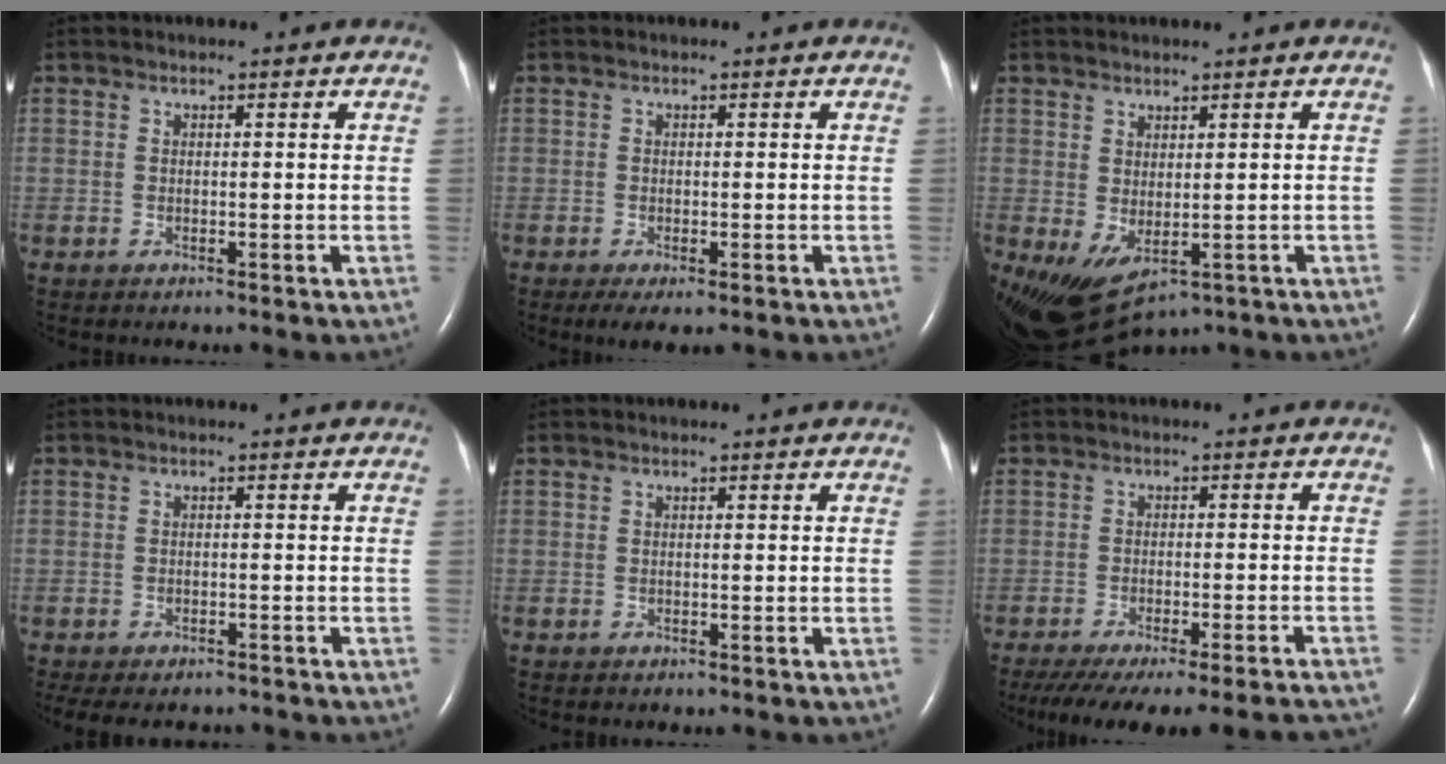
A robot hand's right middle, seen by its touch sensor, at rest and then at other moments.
{"total": 2.9, "force": [-1.6, 0.8, 2.3], "torque": [-0.039, -0.008, -0.022]}
{"total": 5.9, "force": [-1.7, 2.5, 5.0], "torque": [-0.092, -0.012, -0.006]}
{"total": 9.6, "force": [-8.3, 3.5, 3.3], "torque": [-0.063, -0.006, -0.104]}
{"total": 0.0}
{"total": 20.1, "force": [-18.2, 1.5, 8.4], "torque": [-0.119, -0.038, -0.238]}